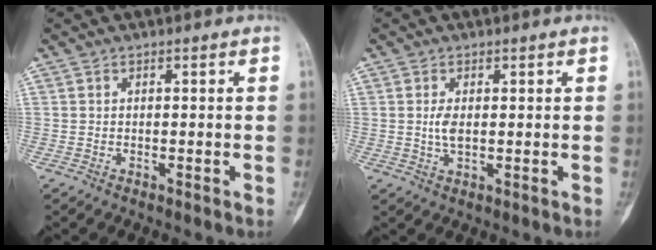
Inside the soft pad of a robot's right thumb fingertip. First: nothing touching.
{"total": 2.7, "force": [0.4, 1.4, 2.2], "torque": [-0.041, 0.001, 0.007]}